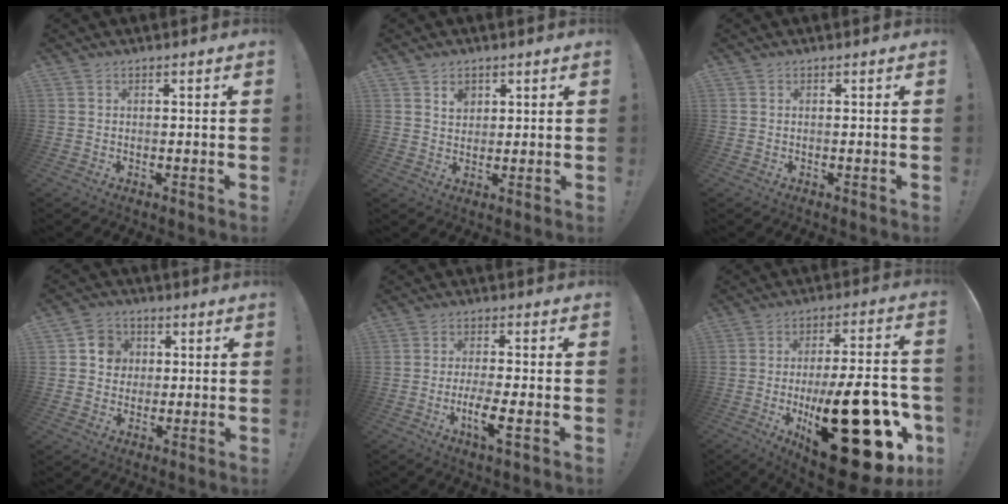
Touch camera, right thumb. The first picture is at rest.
{"total": 3.6, "force": [2.0, 2.8, 1.3], "torque": [-0.005, -0.008, 0.032]}
{"total": 0.0}
{"total": 7.5, "force": [1.3, 7.1, 2.3], "torque": [-0.030, 0.001, 0.028]}
{"total": 7.4, "force": [-2.6, 0.9, 6.9], "torque": [-0.128, -0.007, -0.045]}
{"total": 34.1, "force": [-10.2, 12.9, 29.8], "torque": [-0.413, 0.040, -0.129]}